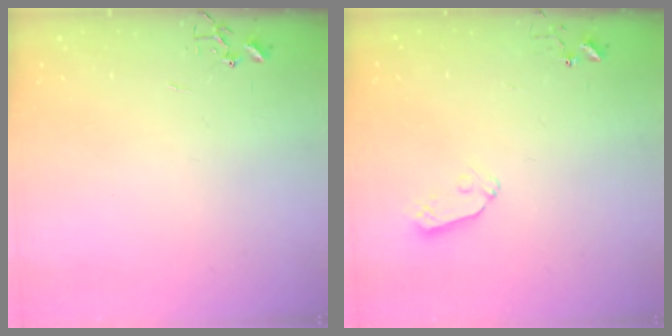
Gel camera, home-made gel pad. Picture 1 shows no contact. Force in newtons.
{"total": 3.7, "press": 3.6, "slide": 0.5}